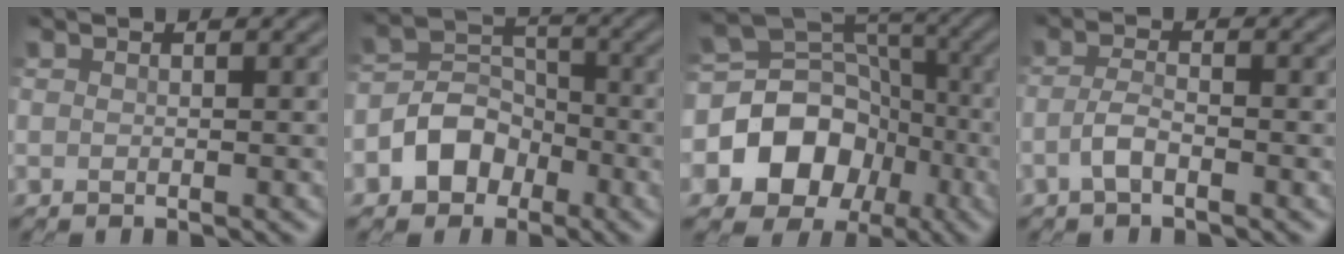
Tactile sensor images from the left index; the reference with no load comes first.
{"total": 4.5, "force": [-2.7, 3.3, 1.7], "torque": [-0.023, 0.003, -0.049]}
{"total": 11.0, "force": [-3.7, 9.3, 4.5], "torque": [-0.073, 0.014, -0.087]}
{"total": 1.9, "force": [-1.2, 0.5, 1.4], "torque": [-0.033, 0.001, -0.024]}